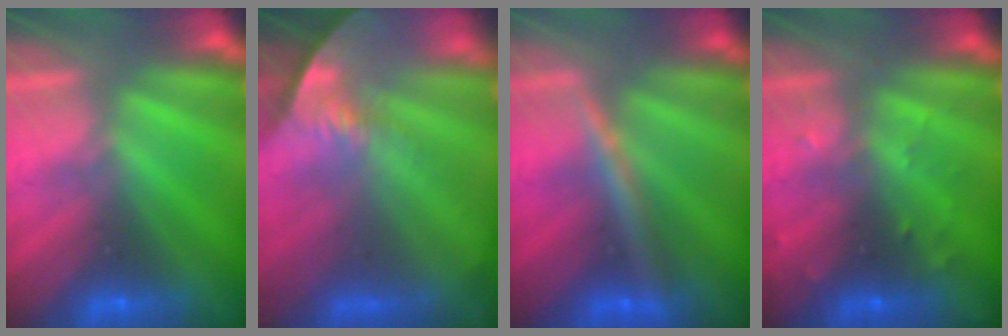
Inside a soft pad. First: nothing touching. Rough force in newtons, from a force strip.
{"total": 8.2}
{"total": 2.4}
{"total": 2.9}